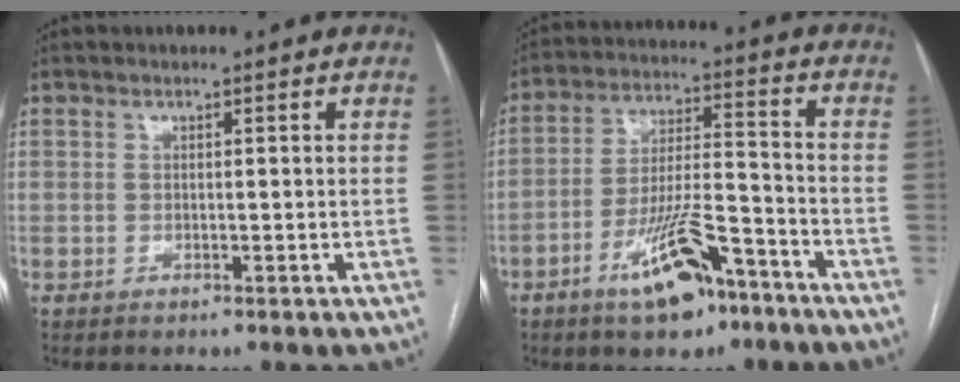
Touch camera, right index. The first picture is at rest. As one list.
[{"total": 12.1, "force": [-7.4, 3.4, 8.9], "torque": [-0.166, 0.005, -0.122]}]